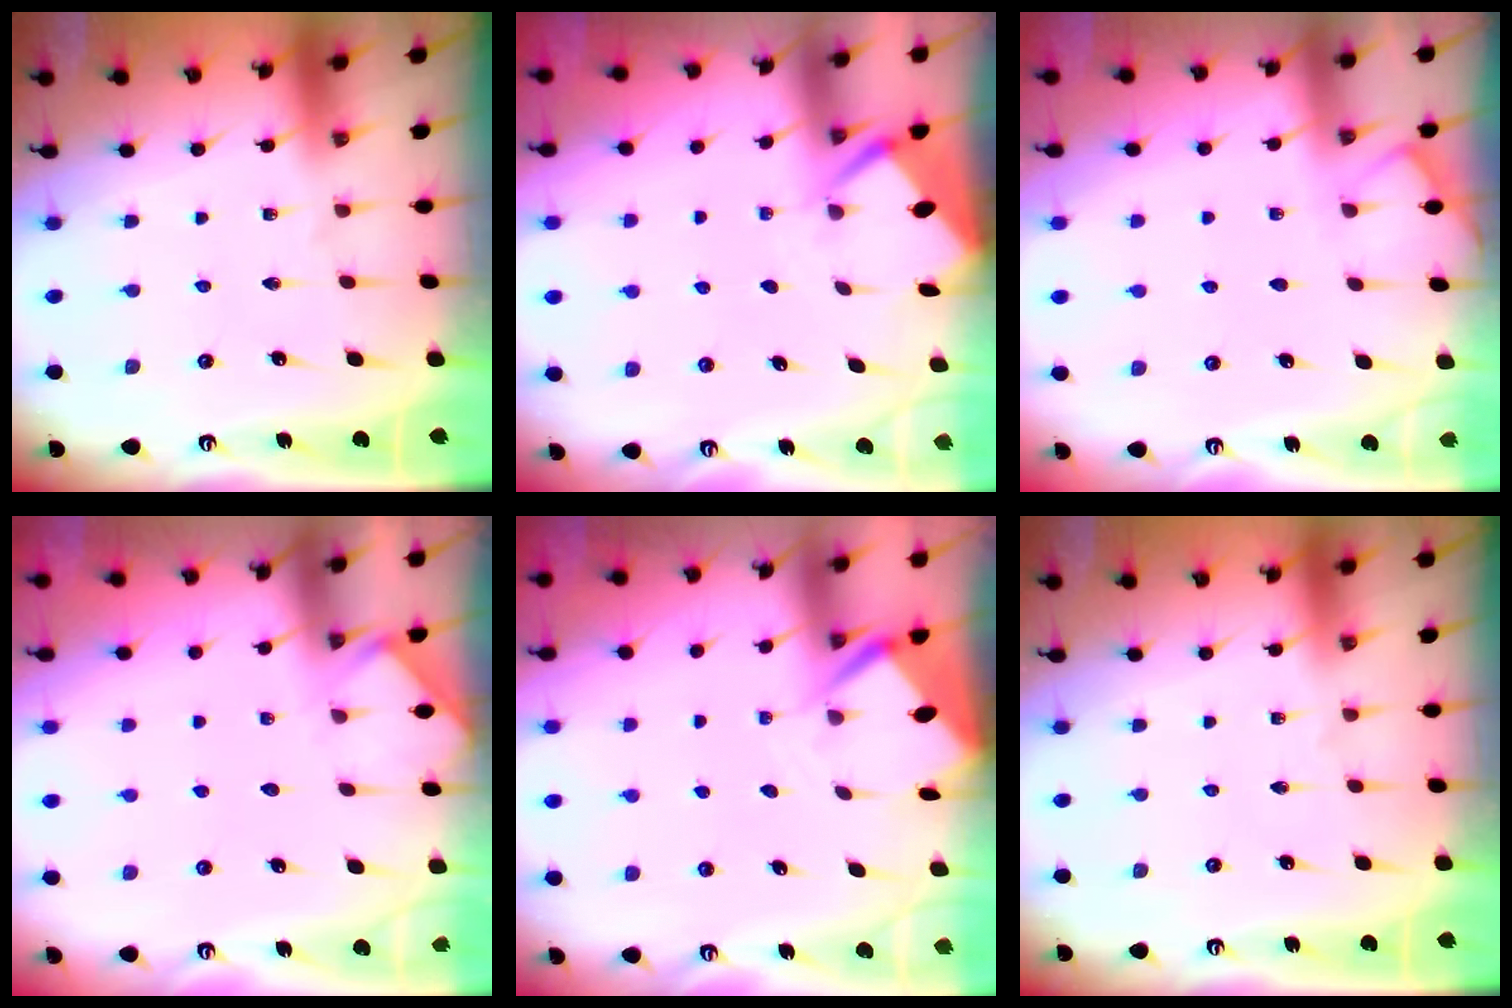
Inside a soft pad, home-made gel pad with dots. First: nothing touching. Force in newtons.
{"total": 2.8, "press": 2.8, "slide": 0.3}
{"total": 3.8, "press": 3.8, "slide": 0.5}
{"total": 2.6, "press": 2.6, "slide": 0.4}
{"total": 3.6, "press": 3.6, "slide": 0.3}
{"total": 0.0}